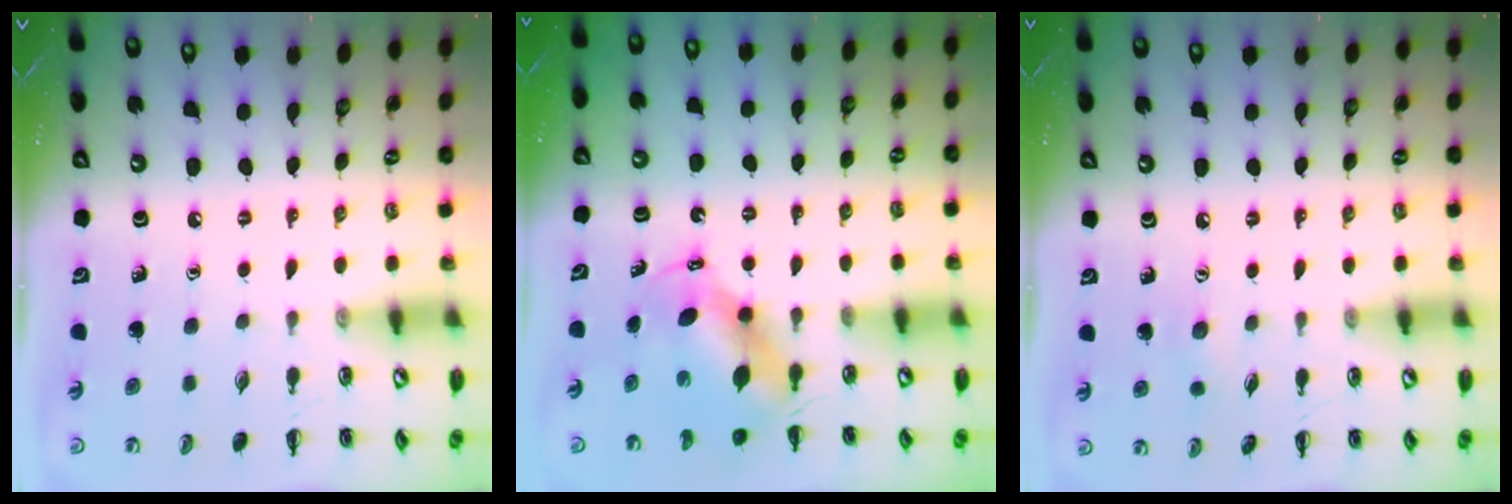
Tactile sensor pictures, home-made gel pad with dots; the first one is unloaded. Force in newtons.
{"total": 5.6, "press": 5.3, "slide": 1.8}
{"total": 4.6, "press": 4.4, "slide": 1.1}